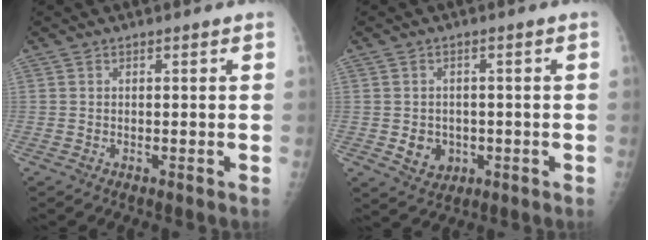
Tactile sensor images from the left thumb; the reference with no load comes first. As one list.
[{"total": 4.6, "force": [-0.8, 3.9, 2.2], "torque": [-0.018, 0.003, -0.001]}]